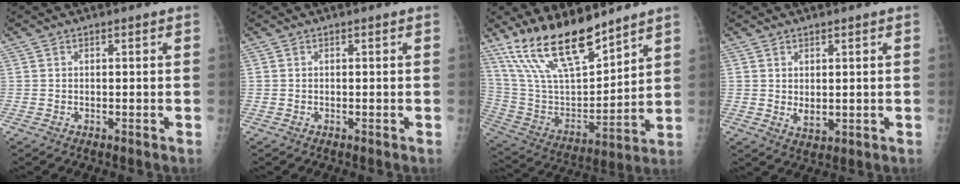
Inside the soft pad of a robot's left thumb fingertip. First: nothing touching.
{"total": 0.0}
{"total": 19.6, "force": [14.9, 6.1, 11.2], "torque": [-0.165, -0.077, 0.285]}
{"total": 3.2, "force": [0.5, 1.8, 2.5], "torque": [-0.029, -0.015, 0.014]}